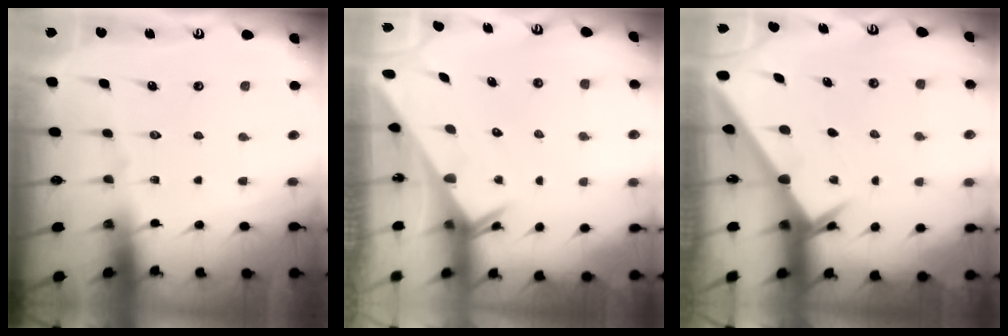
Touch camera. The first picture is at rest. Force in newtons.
{"total": 2.6, "press": 2.6, "slide": 0.1}
{"total": 2.3, "press": 2.3, "slide": 0.3}